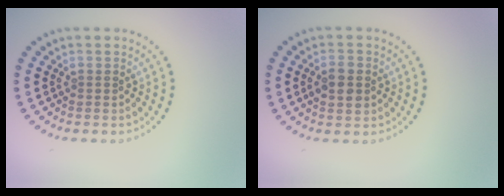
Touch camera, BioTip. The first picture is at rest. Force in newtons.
{"total": 2.7, "press": 2.7, "slide": 0.1}